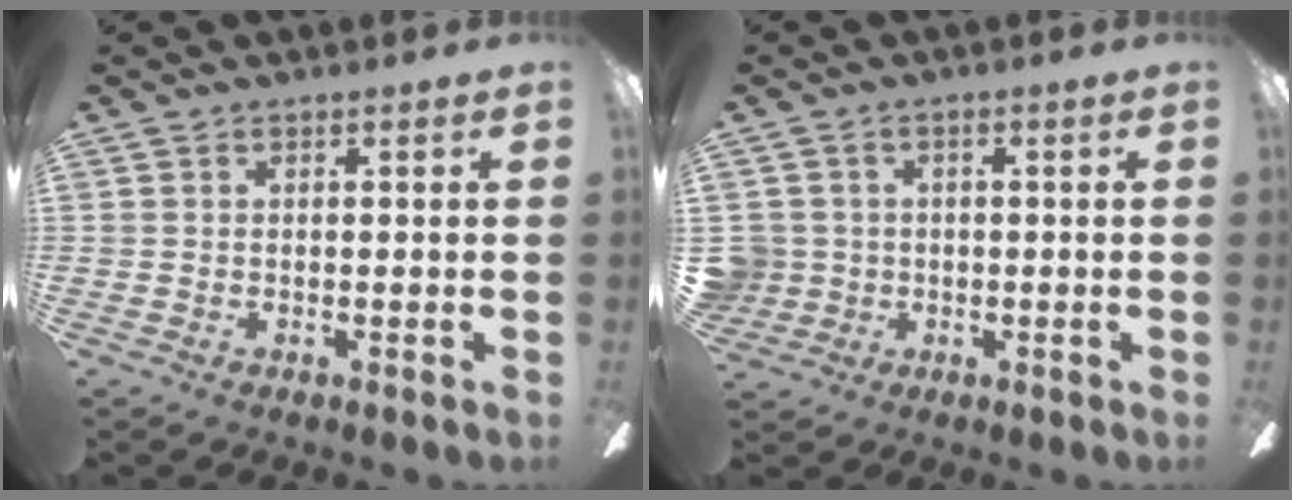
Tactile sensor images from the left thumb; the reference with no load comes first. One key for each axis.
{"total": 4.1, "fx": 0.2, "fy": 4.1, "fz": 0.4, "tx": -0.026, "ty": 0.011, "tz": 0.004}